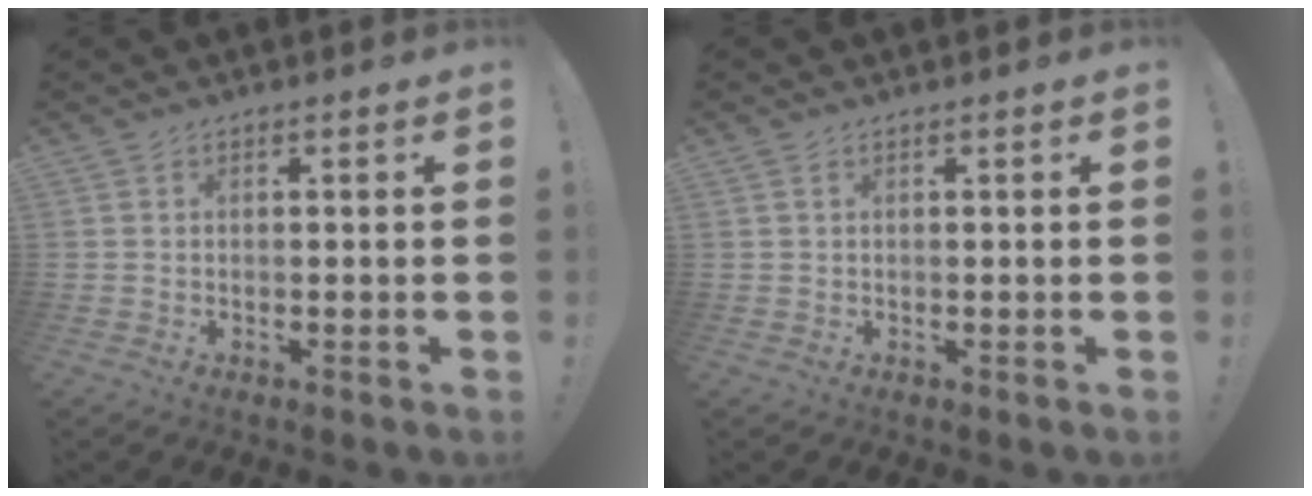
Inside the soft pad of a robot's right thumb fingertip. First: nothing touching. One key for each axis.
{"total": 0.8, "fx": 0.5, "fy": 0.4, "fz": 0.5, "tx": -0.017, "ty": 0.005, "tz": 0.012}